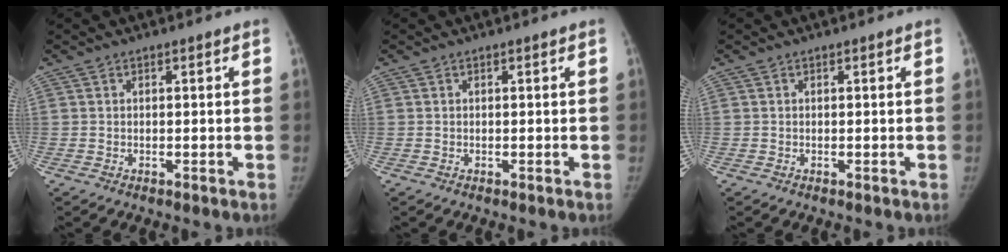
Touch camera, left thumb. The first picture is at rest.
{"total": 0.0}
{"total": 0.0}